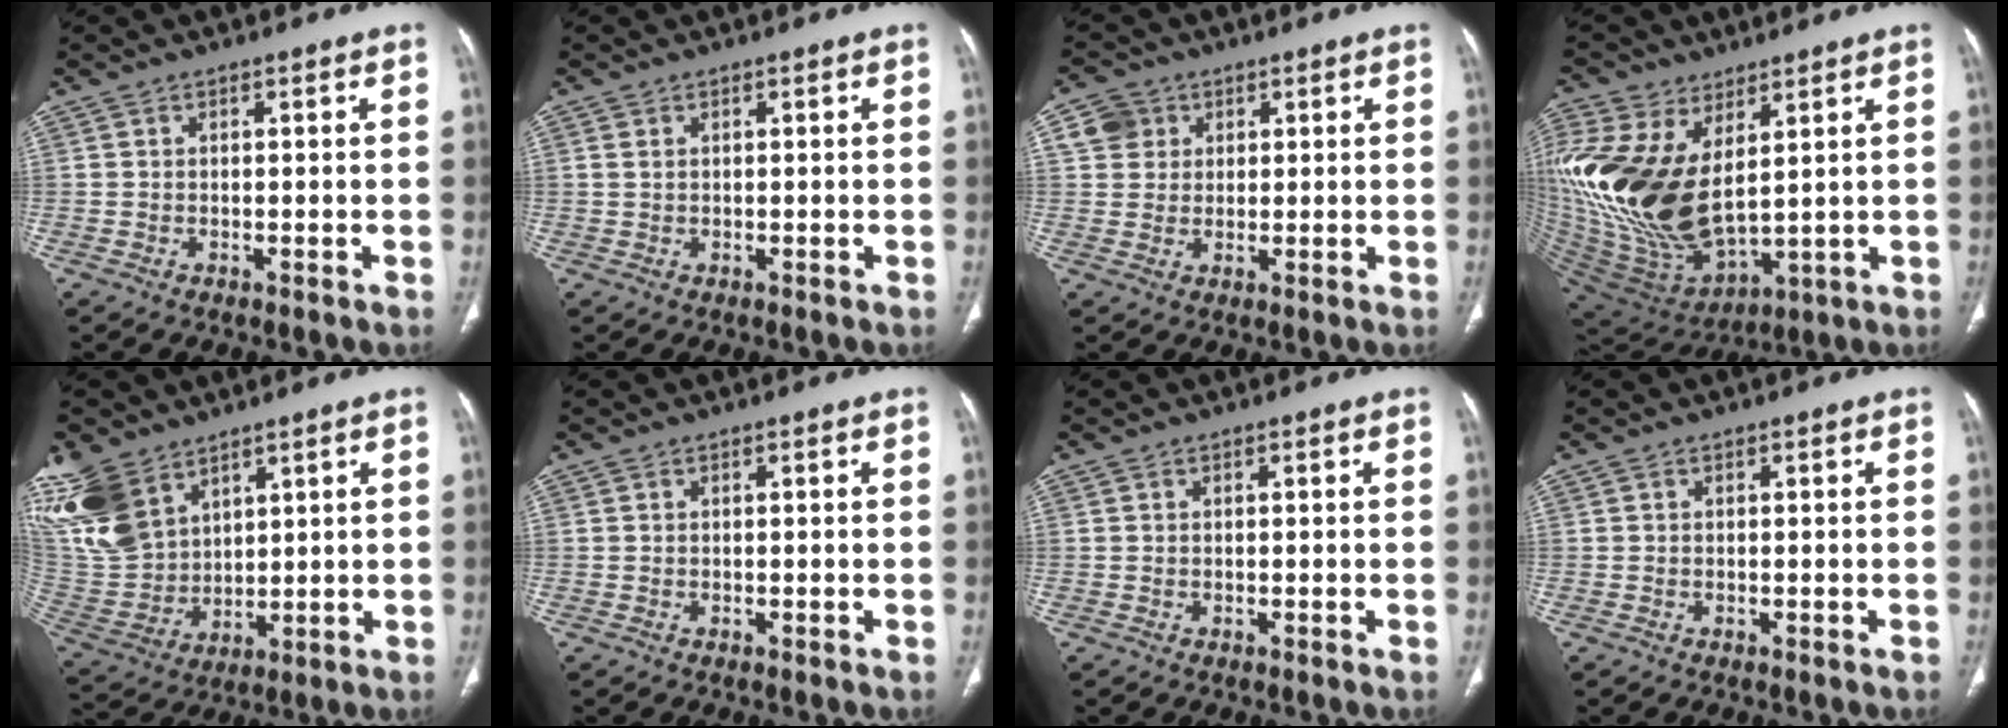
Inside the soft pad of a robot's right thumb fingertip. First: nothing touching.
{"total": 1.1, "force": [0.5, 0.7, 0.6], "torque": [-0.015, 0.003, 0.014]}
{"total": 5.1, "force": [2.0, 4.6, 1.0], "torque": [0.002, 0.000, 0.036]}
{"total": 22.5, "force": [5.3, 12.7, 17.8], "torque": [-0.396, -0.037, 0.120]}
{"total": 18.0, "force": [10.9, 11.2, 9.0], "torque": [-0.198, -0.028, 0.233]}
{"total": 0.0}
{"total": 0.0}
{"total": 0.0}